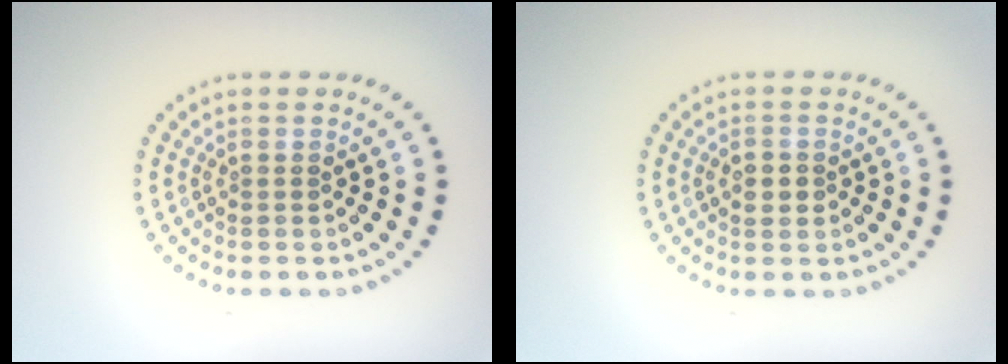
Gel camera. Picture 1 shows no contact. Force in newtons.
{"total": 1.5, "press": 1.5, "slide": 0.0}